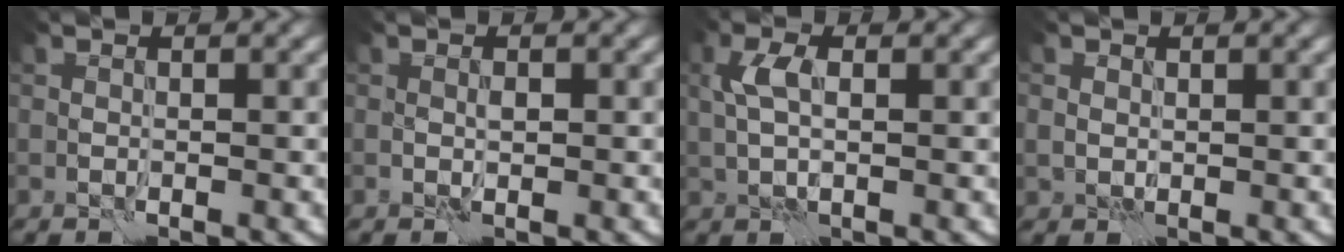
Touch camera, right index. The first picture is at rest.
{"total": 0.6, "force": [0.1, 0.3, 0.6], "torque": [-0.011, 0.001, 0.002]}
{"total": 2.3, "force": [0.8, 1.2, 1.8], "torque": [-0.042, 0.003, 0.014]}
{"total": 1.0, "force": [0.4, 0.9, 0.0], "torque": [0.004, -0.005, 0.009]}